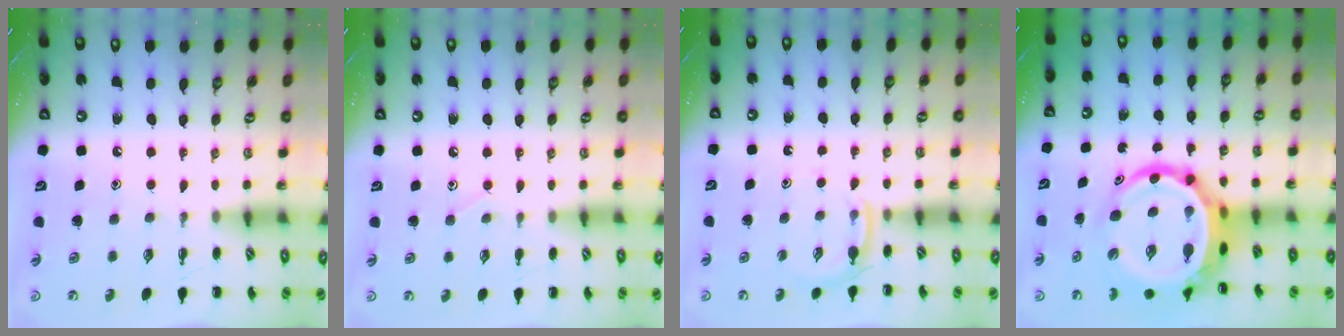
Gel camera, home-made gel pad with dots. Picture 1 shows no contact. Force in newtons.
{"total": 3.3, "press": 3.1, "slide": 1.1}
{"total": 3.1, "press": 2.9, "slide": 1.1}
{"total": 11.7, "press": 11.3, "slide": 3.2}